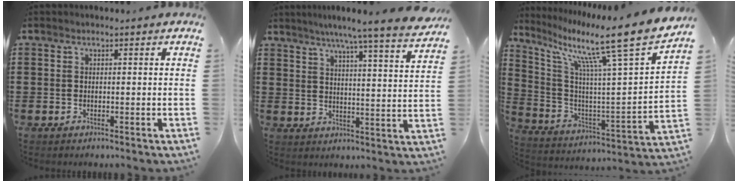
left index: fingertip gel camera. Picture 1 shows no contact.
{"total": 6.8, "force": [5.9, -1.3, 3.1], "torque": [-0.075, -0.045, 0.093]}
{"total": 13.0, "force": [9.4, 0.3, 9.0], "torque": [-0.171, -0.075, 0.134]}